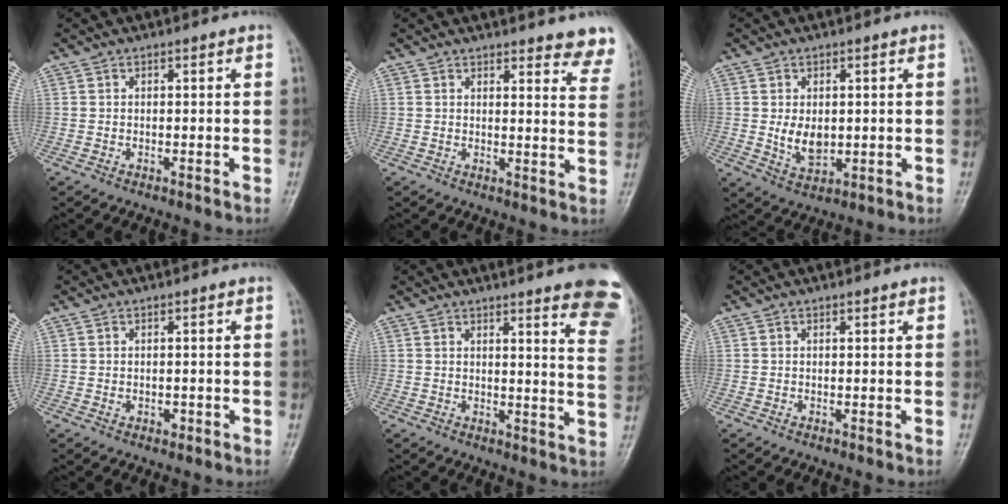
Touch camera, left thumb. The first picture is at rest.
{"total": 10.3, "force": [9.5, 2.3, 3.4], "torque": [0.008, -0.051, 0.083]}
{"total": 5.5, "force": [0.3, 3.7, 4.1], "torque": [-0.054, -0.012, 0.016]}
{"total": 1.4, "force": [-0.3, 1.1, 0.8], "torque": [-0.008, 0.004, -0.002]}
{"total": 15.0, "force": [10.9, 1.9, 10.1], "torque": [-0.097, -0.070, 0.110]}
{"total": 0.5, "force": [0.4, 0.1, 0.3], "torque": [-0.005, -0.002, 0.004]}